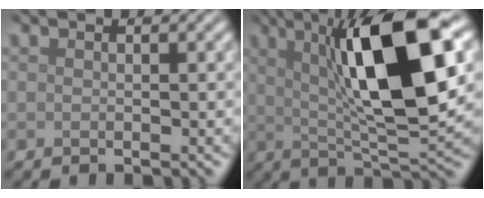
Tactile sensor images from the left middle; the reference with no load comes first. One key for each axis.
{"total": 12.4, "fx": 3.2, "fy": 3.2, "fz": 11.6, "tx": -0.184, "ty": 0.013, "tz": 0.053}